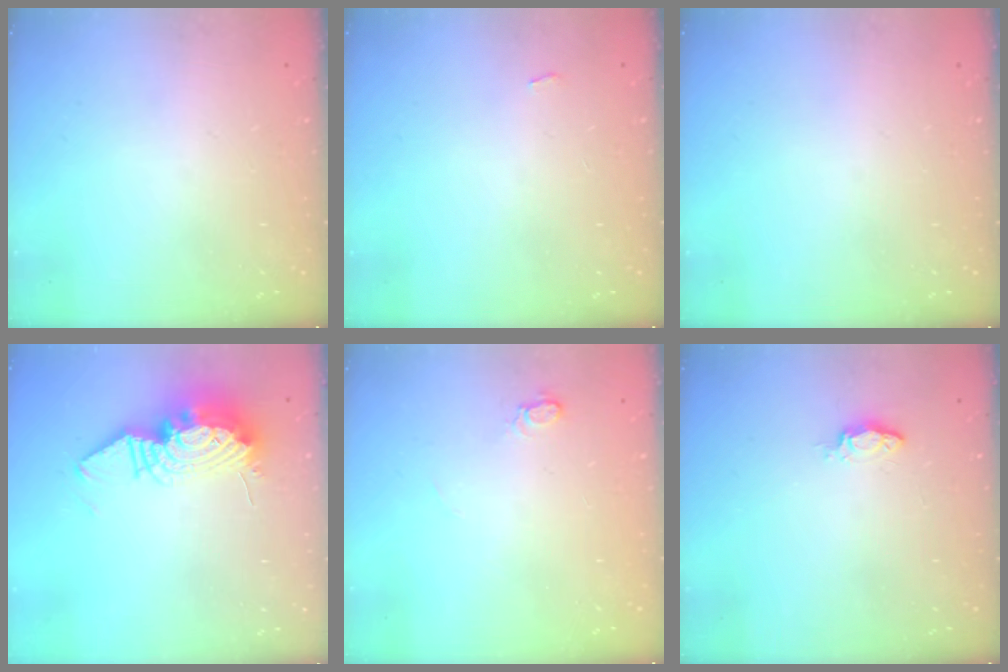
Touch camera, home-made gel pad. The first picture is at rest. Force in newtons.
{"total": 2.3, "press": 2.3, "slide": 0.3}
{"total": 0.0}
{"total": 13.7, "press": 13.7, "slide": 1.0}
{"total": 4.9, "press": 4.9, "slide": 0.6}
{"total": 2.8, "press": 2.8, "slide": 0.4}